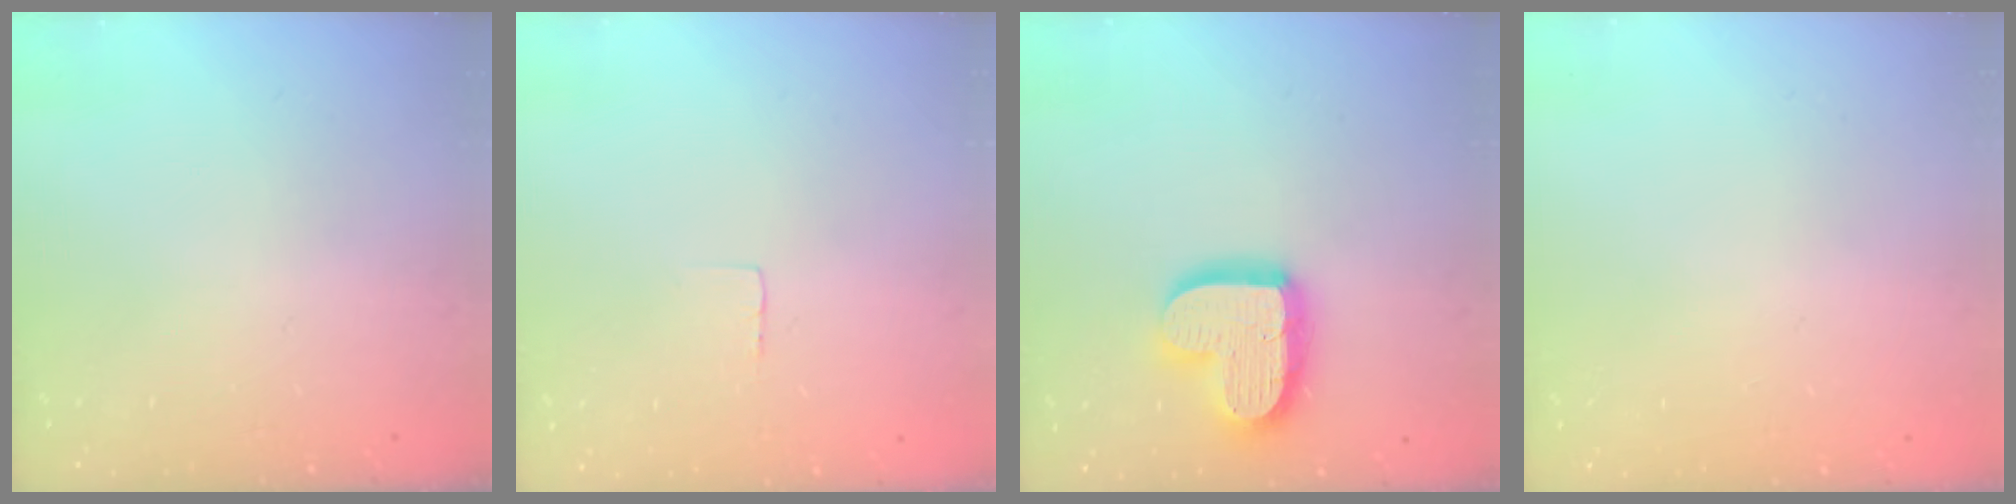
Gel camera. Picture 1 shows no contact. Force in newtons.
{"total": 2.3, "press": 2.3, "slide": 0.1}
{"total": 17.1, "press": 17.0, "slide": 1.5}
{"total": 0.0}